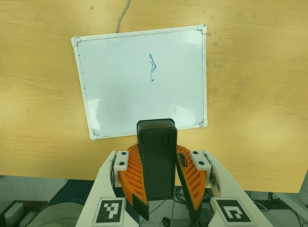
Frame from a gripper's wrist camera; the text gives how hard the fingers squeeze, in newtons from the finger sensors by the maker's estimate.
{"total": 9.7, "left": 10.0, "right": 9.3}